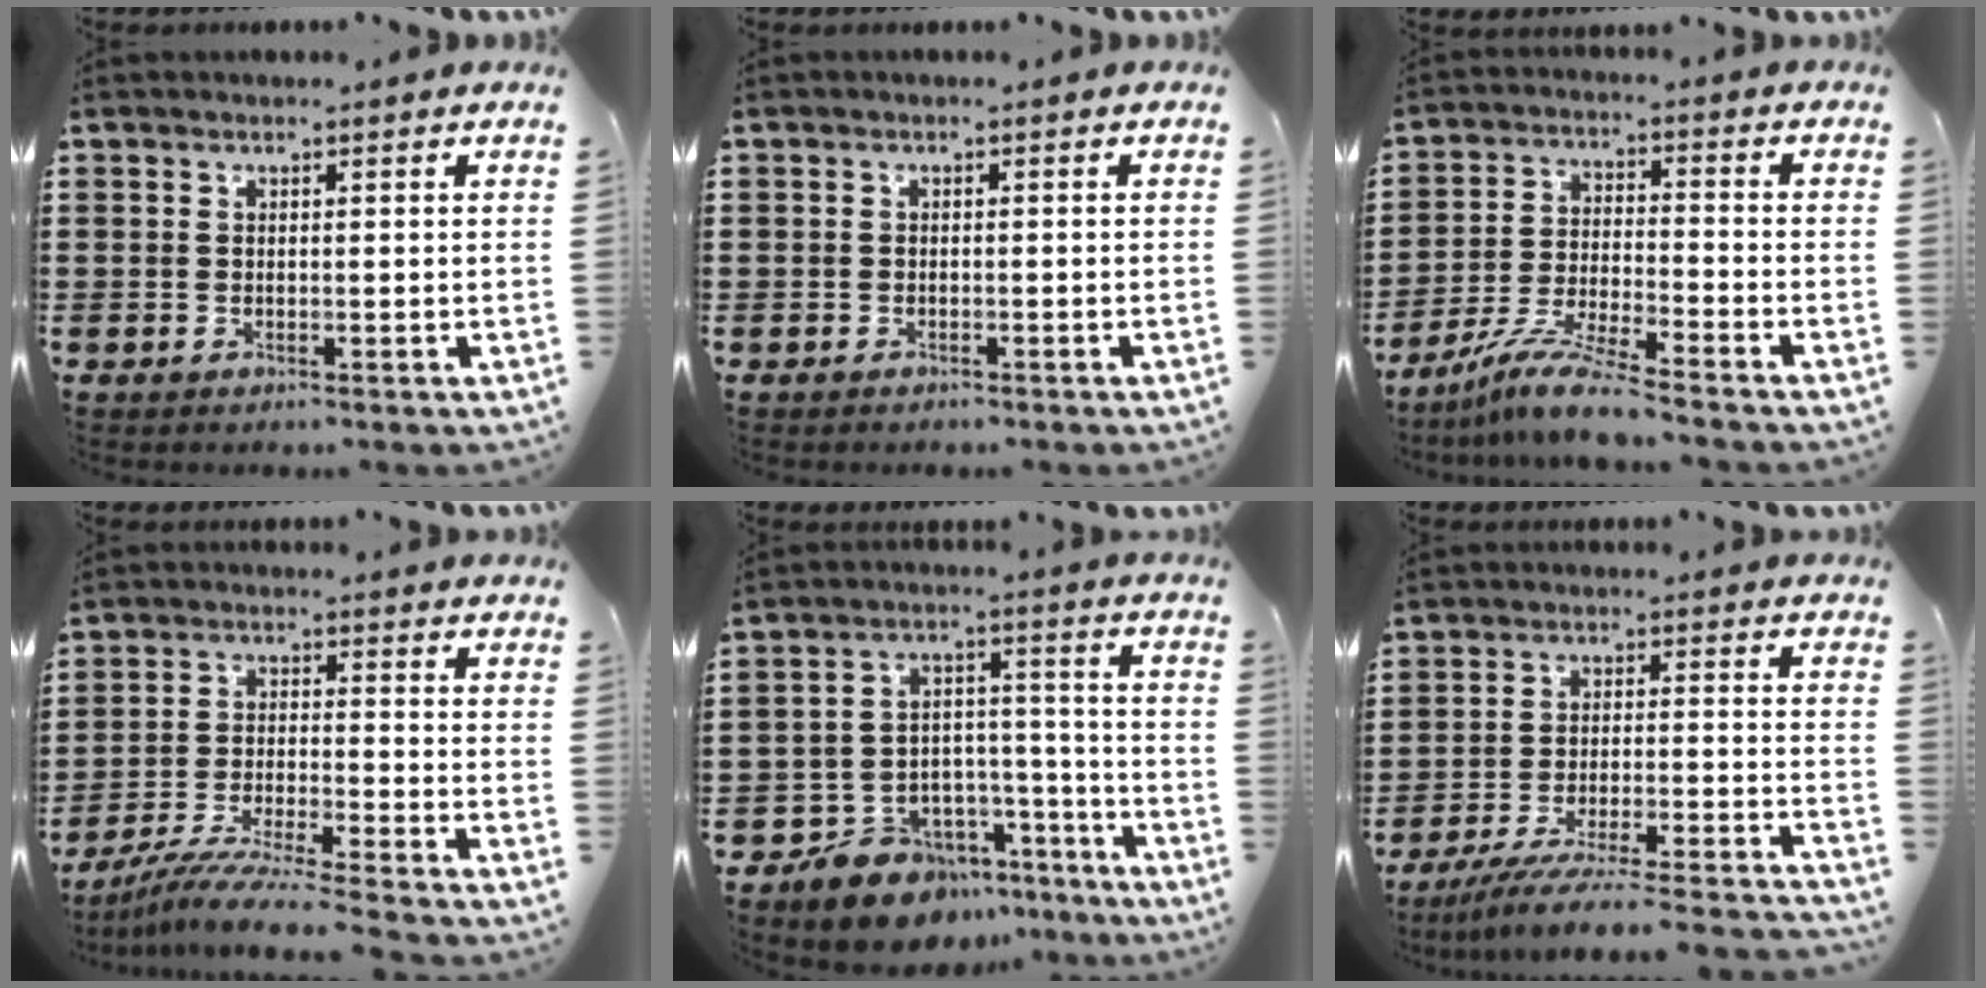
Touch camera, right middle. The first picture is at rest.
{"total": 0.9, "force": [-0.7, 0.6, -0.1], "torque": [0.001, 0.004, -0.018]}
{"total": 8.5, "force": [-7.3, 0.1, 4.3], "torque": [-0.088, -0.006, -0.142]}
{"total": 6.9, "force": [-6.3, -0.5, 2.6], "torque": [-0.055, -0.015, -0.124]}
{"total": 9.1, "force": [-8.1, 4.0, 0.4], "torque": [-0.014, 0.033, -0.154]}
{"total": 7.0, "force": [-6.4, -0.4, 2.8], "torque": [-0.057, -0.012, -0.127]}